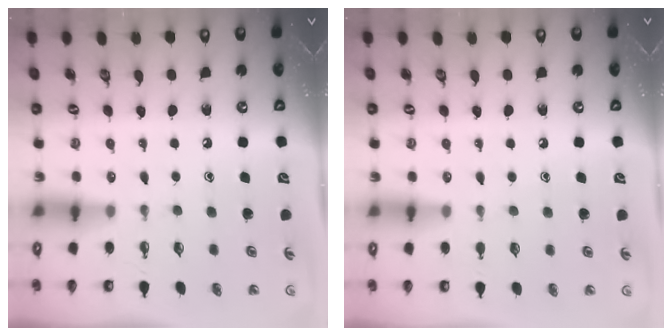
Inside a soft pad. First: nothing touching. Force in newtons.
{"total": 3.5, "press": 3.5, "slide": 0.3}